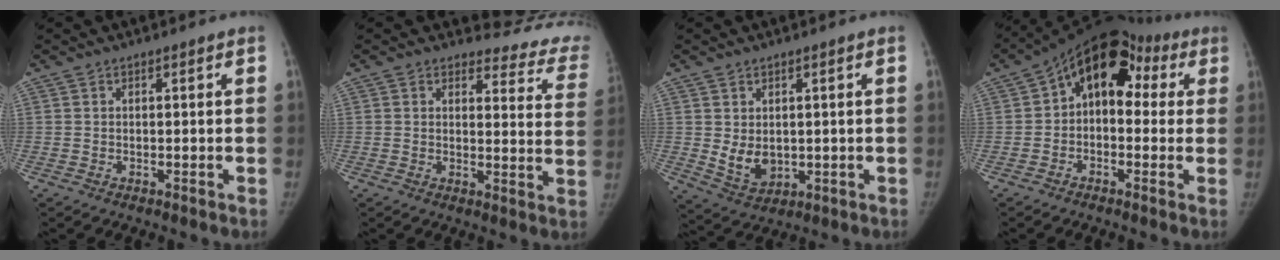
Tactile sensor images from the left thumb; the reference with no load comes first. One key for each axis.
{"total": 16.9, "fx": 16.1, "fy": 5.0, "fz": 0.5, "tx": 0.058, "ty": -0.143, "tz": 0.142}
{"total": 5.9, "fx": 0.3, "fy": 4.5, "fz": 3.8, "tx": -0.051, "ty": -0.017, "tz": 0.025}
{"total": 13.4, "fx": 2.8, "fy": 9.0, "fz": 9.4, "tx": -0.089, "ty": 0.047, "tz": 0.026}